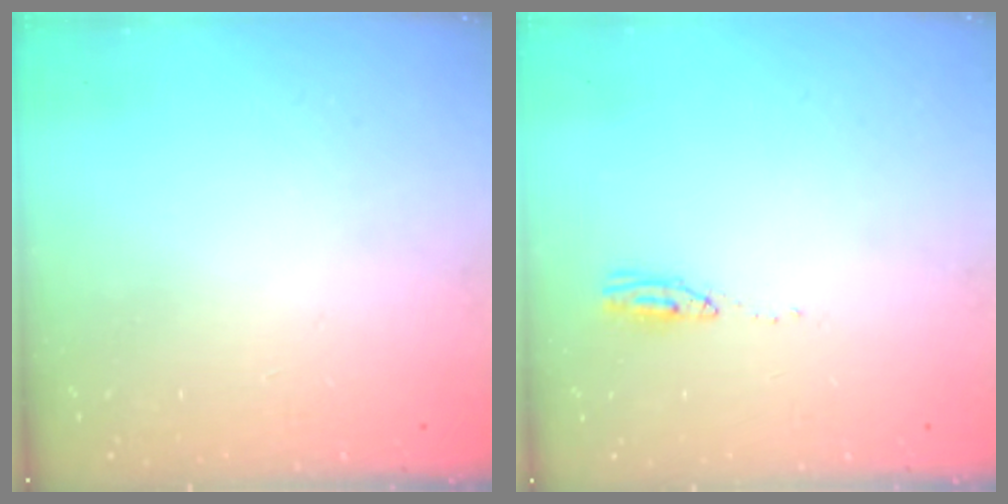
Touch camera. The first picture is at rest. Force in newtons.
{"total": 3.7, "press": 3.4, "slide": 1.4}